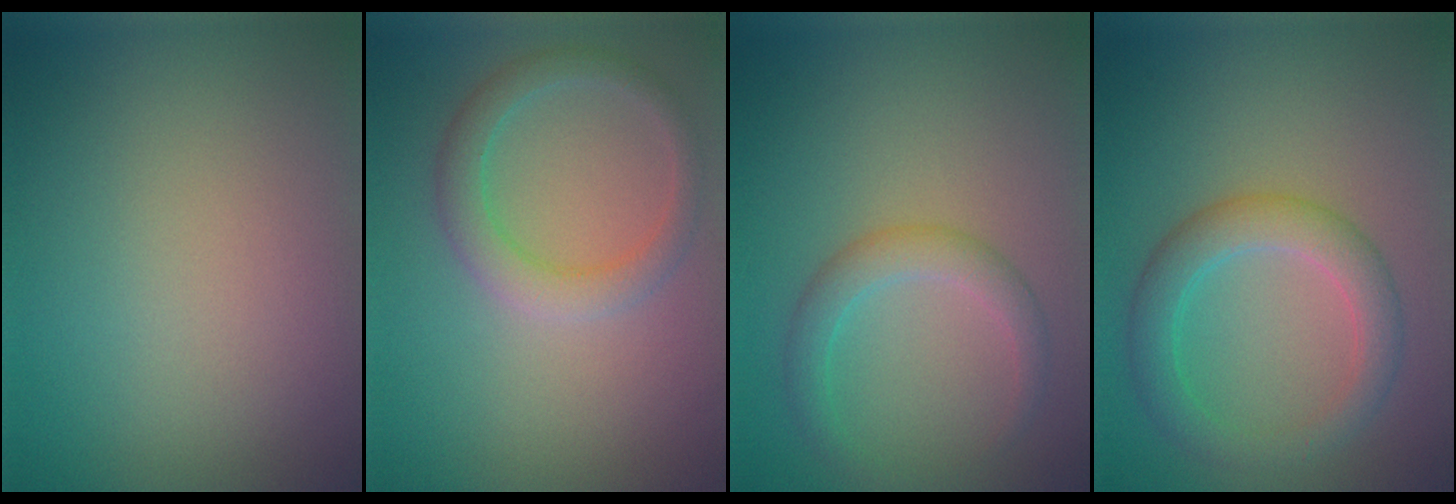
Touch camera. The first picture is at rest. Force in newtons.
{"total": 2.9, "press": 2.9, "slide": 0.1}
{"total": 2.4, "press": 2.4, "slide": 0.1}
{"total": 3.9, "press": 3.9, "slide": 0.1}